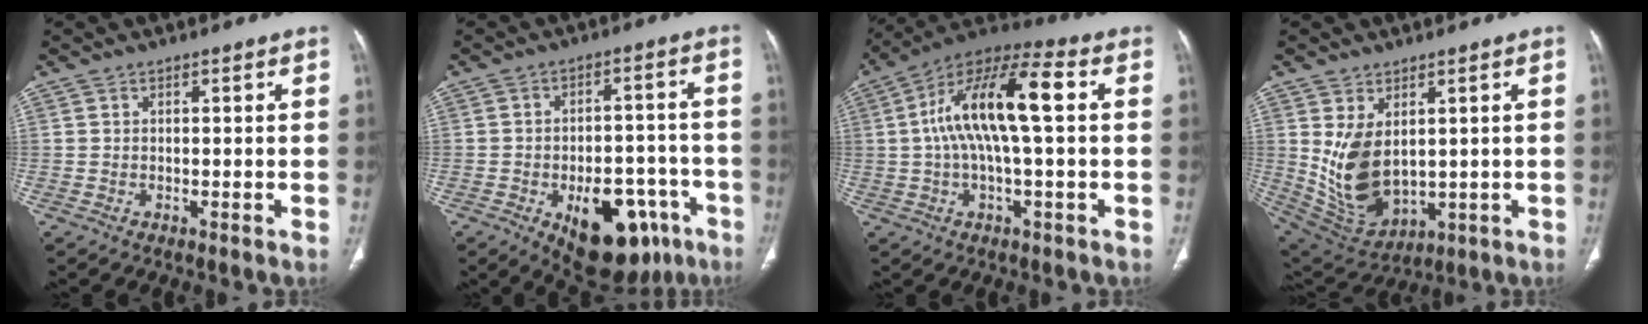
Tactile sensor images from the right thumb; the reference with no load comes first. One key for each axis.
{"total": 17.8, "fx": -8.2, "fy": 9.7, "fz": 12.4, "tx": -0.126, "ty": 0.039, "tz": -0.099}
{"total": 15.9, "fx": 1.8, "fy": 5.2, "fz": 14.9, "tx": -0.289, "ty": 0.040, "tz": 0.025}
{"total": 12.2, "fx": 1.8, "fy": 7.5, "fz": 9.4, "tx": -0.165, "ty": -0.017, "tz": 0.065}